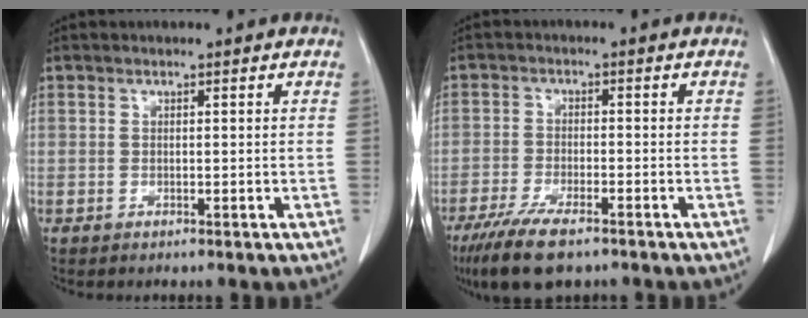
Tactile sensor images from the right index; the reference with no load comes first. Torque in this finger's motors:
{"motor_torque": [0.82, -0.80, 0.45, 0.16]}